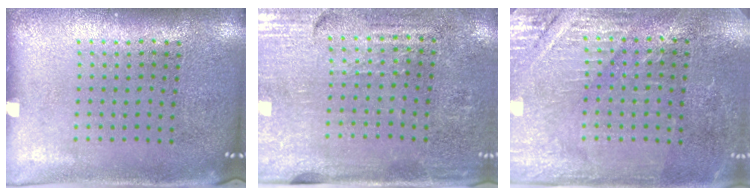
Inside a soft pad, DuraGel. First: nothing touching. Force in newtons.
{"total": 3.4, "press": 3.1, "slide": 1.4}
{"total": 2.9, "press": 2.8, "slide": 0.5}